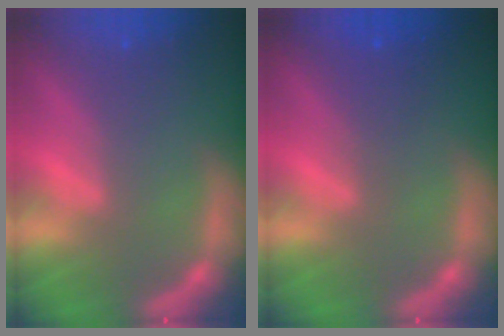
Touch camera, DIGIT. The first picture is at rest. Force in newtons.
{"total": 2.0}